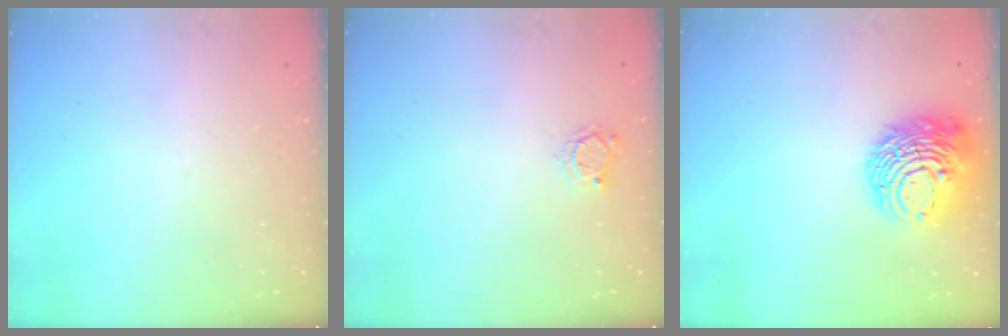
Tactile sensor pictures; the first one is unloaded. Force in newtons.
{"total": 2.9, "press": 2.9, "slide": 0.3}
{"total": 13.3, "press": 13.3, "slide": 1.2}